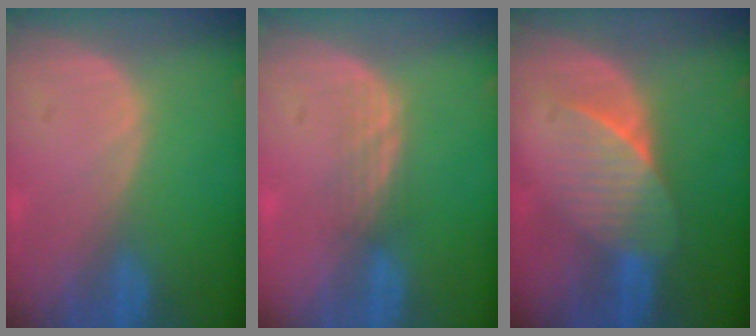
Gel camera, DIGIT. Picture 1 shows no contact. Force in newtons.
{"total": 2.2, "press": 2.2, "slide": 0.4}
{"total": 6.6, "press": 6.1, "slide": 2.5}